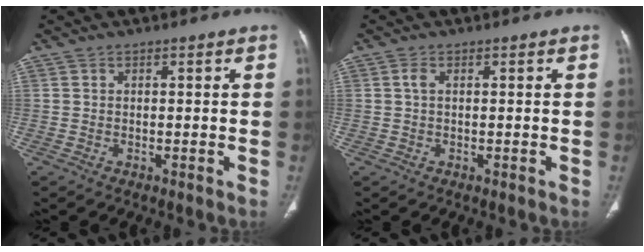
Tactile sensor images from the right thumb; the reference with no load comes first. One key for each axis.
{"total": 1.2, "fx": 0.2, "fy": 0.6, "fz": 1.0, "tx": -0.024, "ty": 0.000, "tz": 0.002}